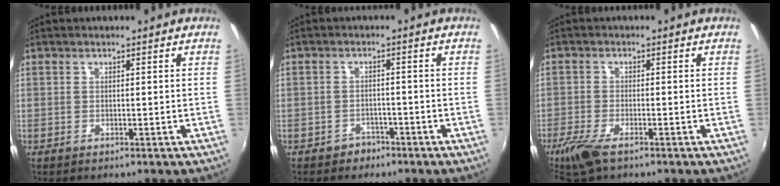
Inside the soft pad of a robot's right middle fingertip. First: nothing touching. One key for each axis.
{"total": 3.0, "fx": -2.1, "fy": 2.1, "fz": 0.1, "tx": -0.008, "ty": 0.007, "tz": -0.030}
{"total": 6.0, "fx": -4.1, "fy": 1.6, "fz": 4.0, "tx": -0.104, "ty": -0.019, "tz": -0.081}